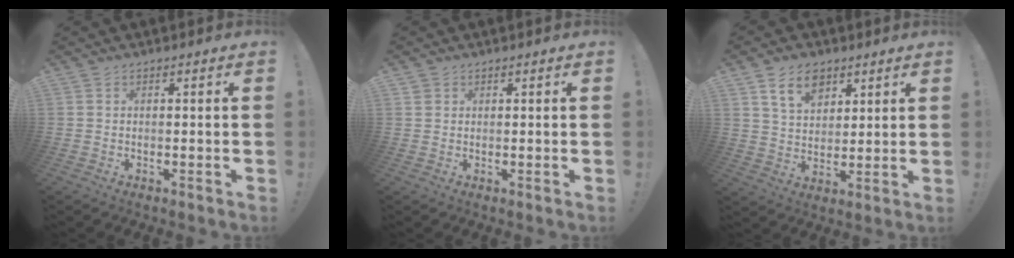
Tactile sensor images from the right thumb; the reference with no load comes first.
{"total": 1.1, "force": [0.7, 0.8, 0.2], "torque": [0.003, -0.002, 0.013]}
{"total": 9.9, "force": [5.9, 6.5, 4.6], "torque": [-0.066, -0.020, 0.110]}